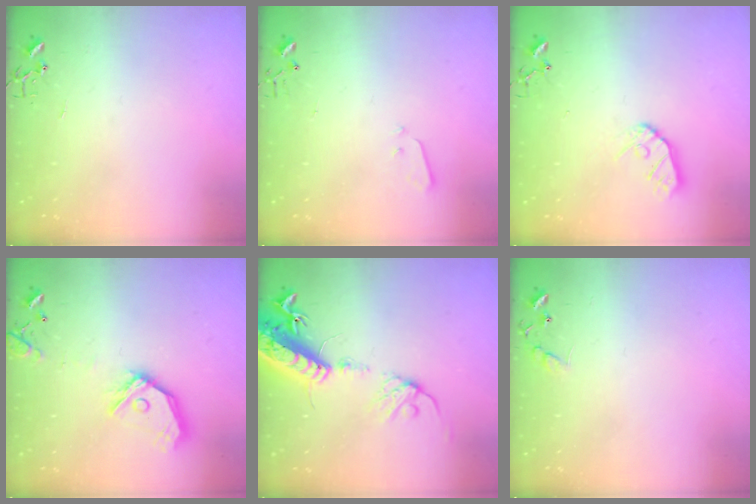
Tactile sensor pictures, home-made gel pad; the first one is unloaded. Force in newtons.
{"total": 2.1, "press": 2.1, "slide": 0.3}
{"total": 9.0, "press": 8.9, "slide": 0.8}
{"total": 14.2, "press": 14.1, "slide": 2.1}
{"total": 17.9, "press": 17.4, "slide": 4.2}
{"total": 8.9, "press": 8.9, "slide": 0.5}